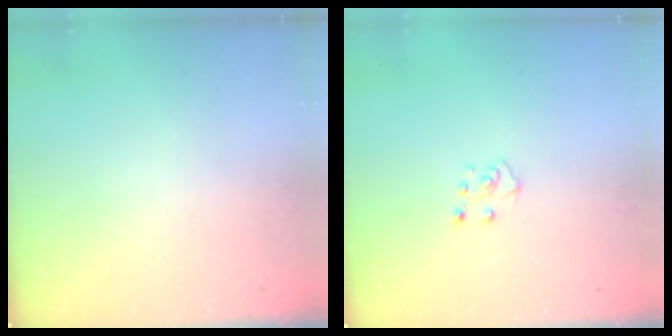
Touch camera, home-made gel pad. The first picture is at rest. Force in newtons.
{"total": 5.1, "press": 5.1, "slide": 0.4}